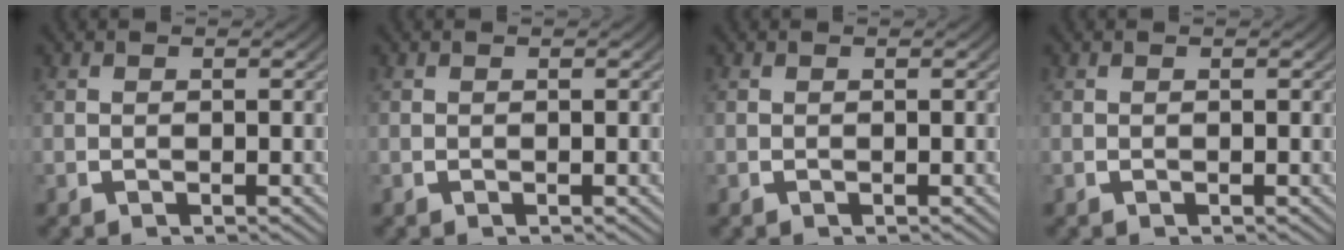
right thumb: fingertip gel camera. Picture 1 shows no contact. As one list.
[{"total": 0.0}, {"total": 0.0}, {"total": 0.0}]